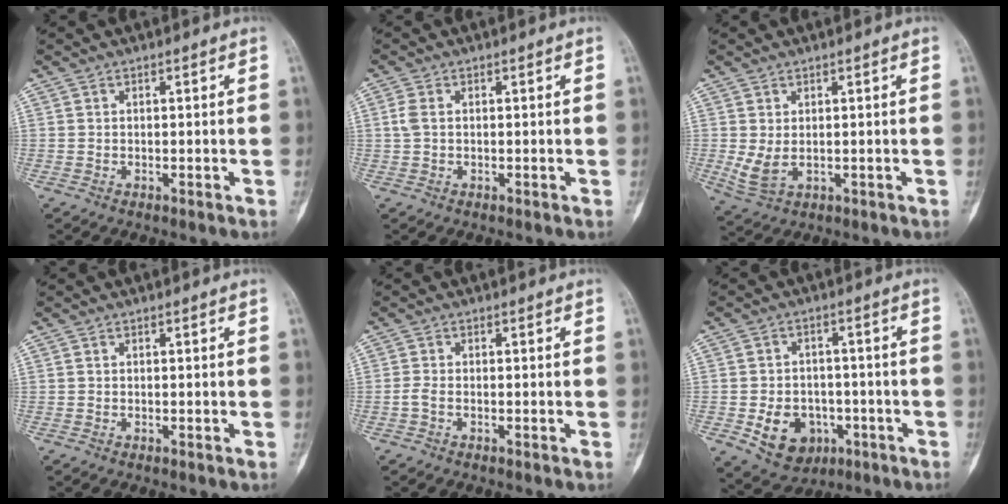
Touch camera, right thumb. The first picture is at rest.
{"total": 1.9, "force": [0.3, 1.2, 1.5], "torque": [-0.044, 0.005, 0.005]}
{"total": 4.2, "force": [0.1, 2.5, 3.4], "torque": [-0.074, -0.003, 0.017]}
{"total": 0.0}
{"total": 1.3, "force": [-0.5, 0.5, 1.0], "torque": [-0.027, -0.001, -0.016]}
{"total": 9.9, "force": [-3.3, 7.9, 5.0], "torque": [-0.053, 0.020, -0.038]}